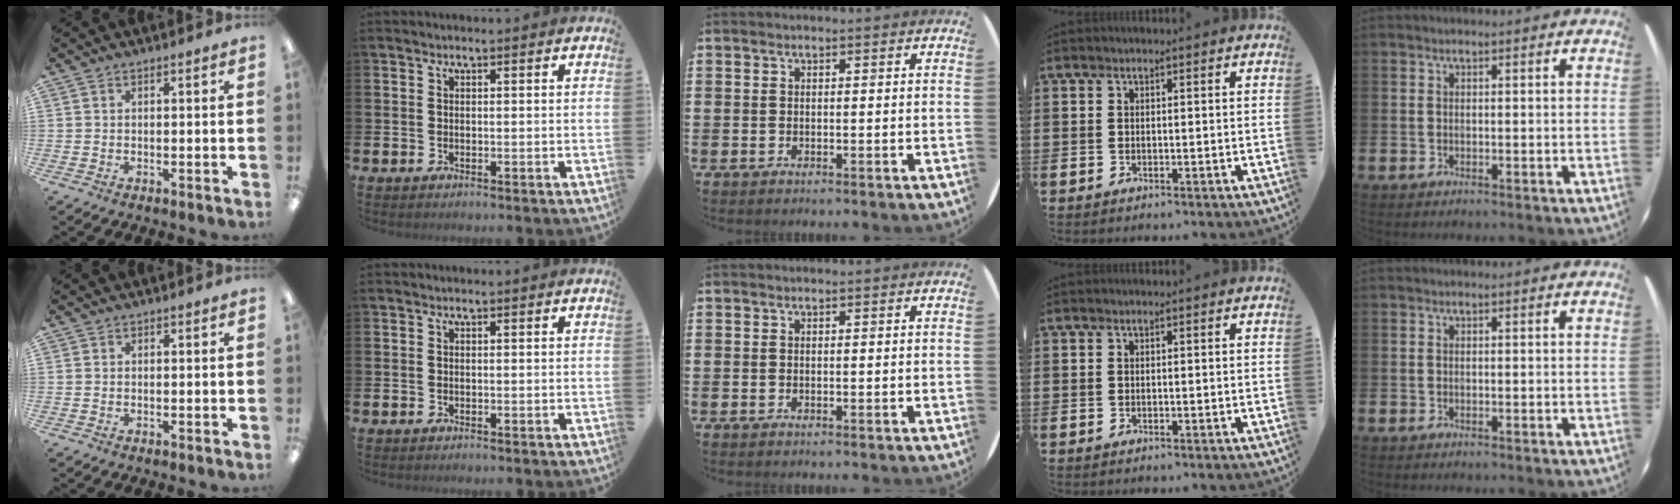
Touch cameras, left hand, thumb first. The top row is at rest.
{}